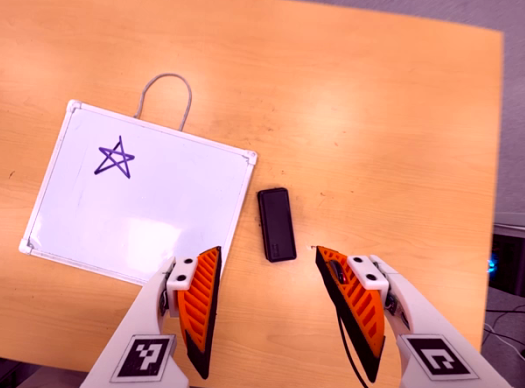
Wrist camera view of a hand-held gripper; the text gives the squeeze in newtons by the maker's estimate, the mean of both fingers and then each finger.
{"total": 0.0}